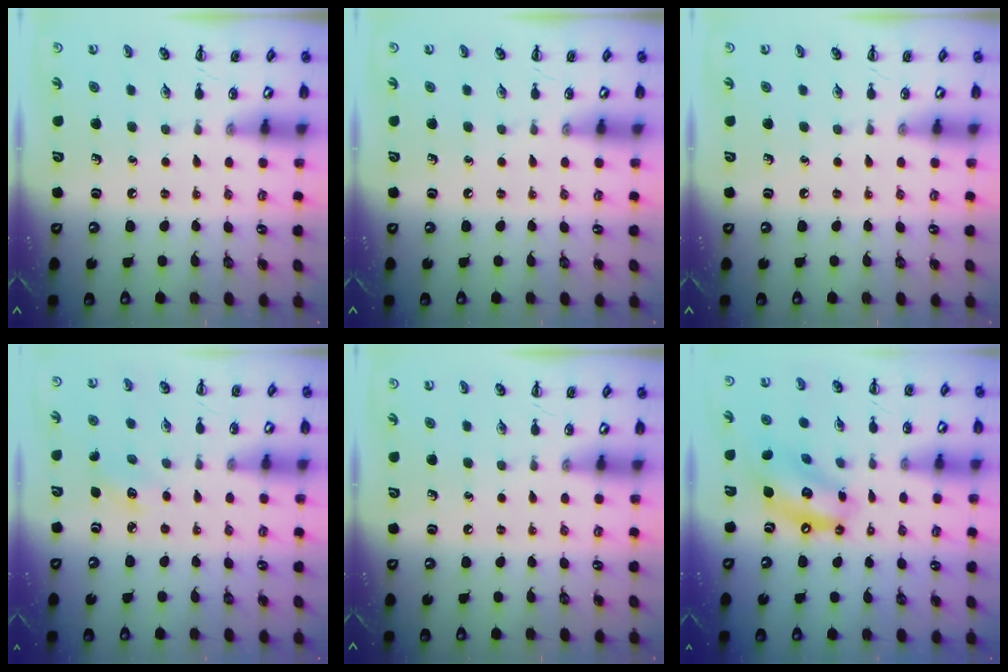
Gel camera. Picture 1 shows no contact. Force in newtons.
{"total": 0.0}
{"total": 0.0}
{"total": 3.8, "press": 3.6, "slide": 1.1}
{"total": 0.0}
{"total": 13.3, "press": 12.8, "slide": 3.4}